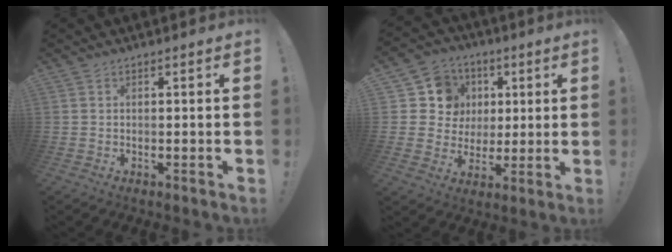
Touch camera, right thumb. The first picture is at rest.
{"total": 11.4, "force": [2.9, 10.6, 2.9], "torque": [-0.037, -0.010, 0.070]}